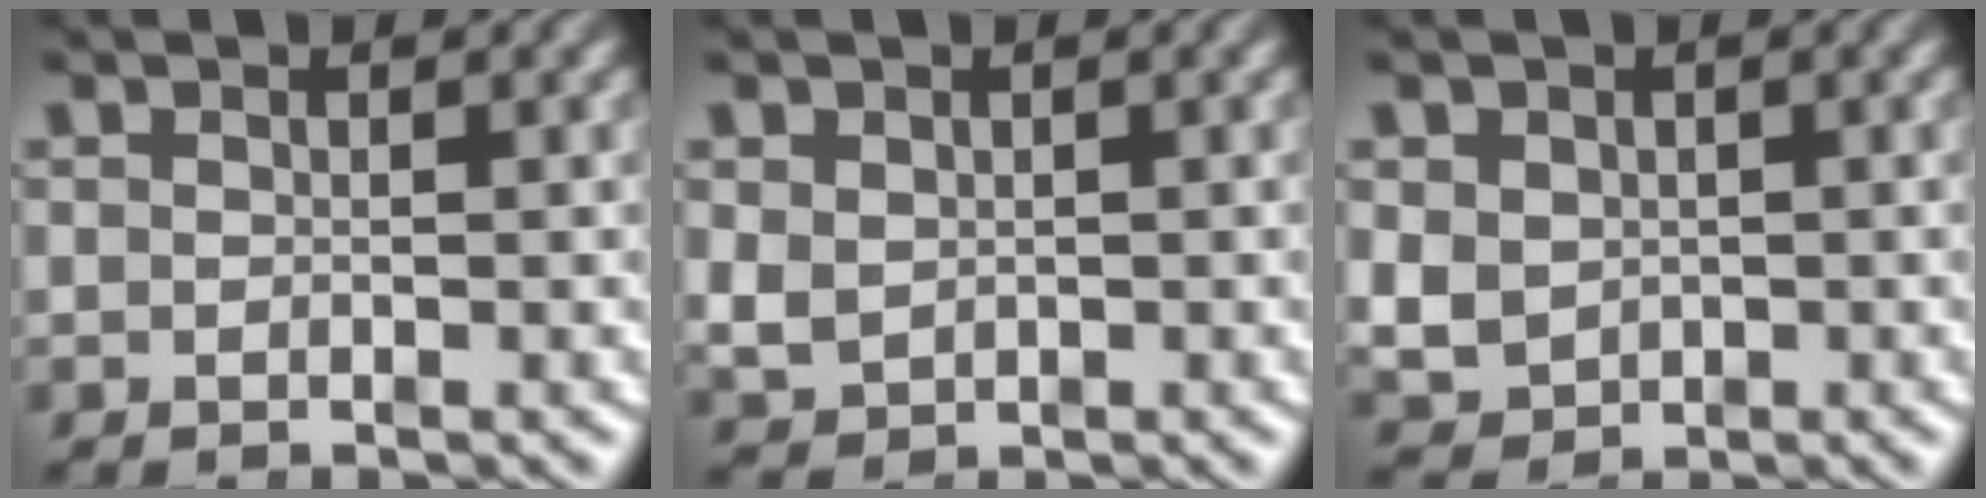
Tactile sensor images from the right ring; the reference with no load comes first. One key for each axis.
{"total": 2.3, "fx": 0.1, "fy": 2.1, "fz": 0.9, "tx": -0.028, "ty": -0.016, "tz": 0.017}
{"total": 4.4, "fx": -0.4, "fy": 4.0, "fz": 1.8, "tx": -0.050, "ty": -0.029, "tz": 0.011}